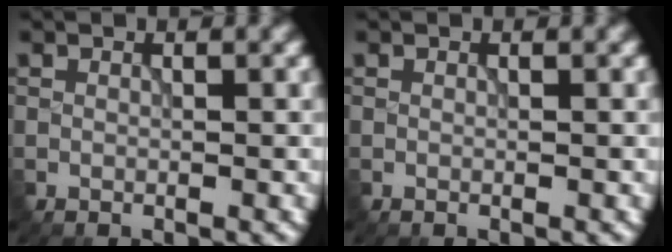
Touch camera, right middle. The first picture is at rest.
{"total": 0.0}